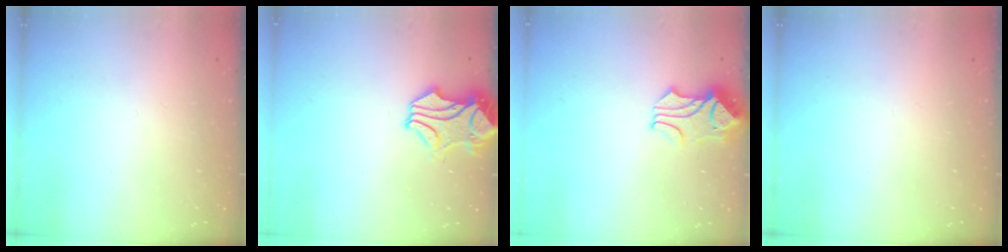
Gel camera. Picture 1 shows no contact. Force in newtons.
{"total": 1.7, "press": 1.1, "slide": 1.2}
{"total": 1.6, "press": 1.3, "slide": 1.0}
{"total": 0.0}